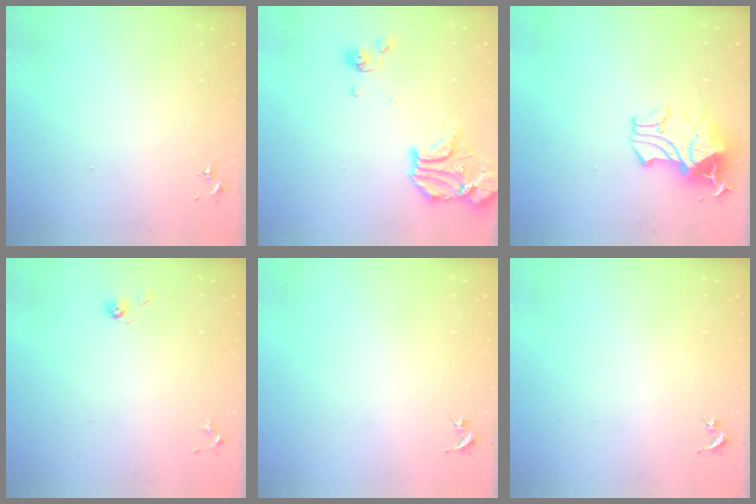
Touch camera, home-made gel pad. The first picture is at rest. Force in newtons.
{"total": 14.9, "press": 14.7, "slide": 2.2}
{"total": 18.0, "press": 18.0, "slide": 0.2}
{"total": 3.8, "press": 3.3, "slide": 1.8}
{"total": 0.0}
{"total": 0.0}